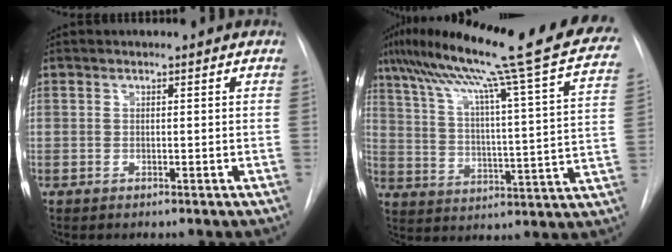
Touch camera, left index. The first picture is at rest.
{"total": 29.9, "force": [23.0, 1.0, 19.1], "torque": [-0.287, -0.012, 0.308]}